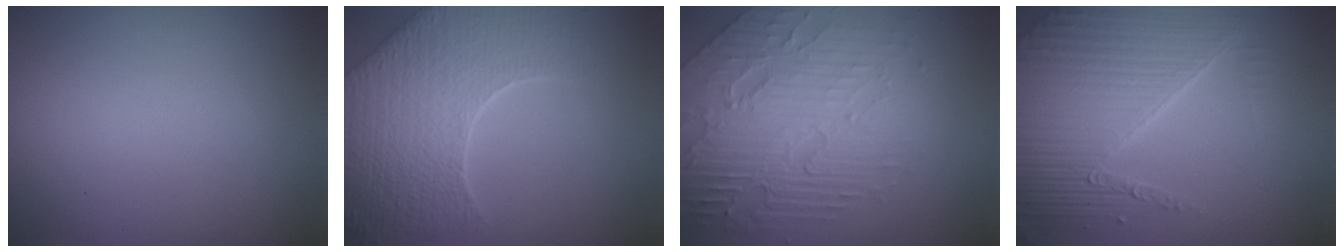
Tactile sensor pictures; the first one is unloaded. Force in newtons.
{"total": 9.0, "press": 6.4, "slide": 6.4}
{"total": 8.1, "press": 5.6, "slide": 5.9}
{"total": 5.8, "press": 4.8, "slide": 3.2}